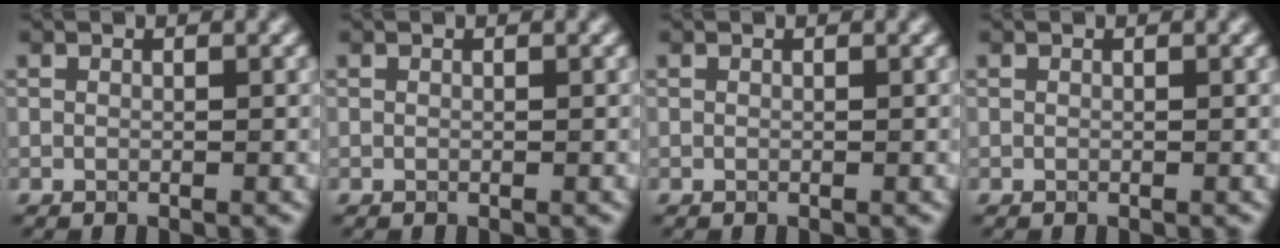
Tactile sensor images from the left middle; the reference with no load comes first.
{"total": 0.0}
{"total": 0.0}
{"total": 0.0}